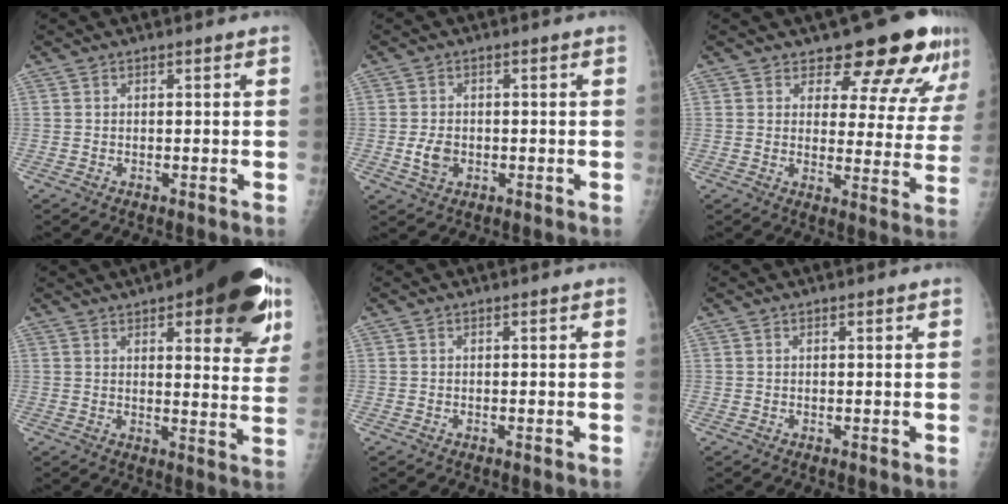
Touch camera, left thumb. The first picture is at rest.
{"total": 3.4, "force": [-1.0, 2.6, 2.0], "torque": [-0.034, 0.001, -0.013]}
{"total": 13.9, "force": [11.2, 5.2, 6.4], "torque": [-0.031, -0.079, 0.125]}
{"total": 22.7, "force": [11.8, 7.7, 17.8], "torque": [-0.194, -0.026, 0.147]}
{"total": 0.0}
{"total": 0.7, "force": [0.4, 0.2, 0.5], "torque": [-0.008, 0.001, 0.005]}